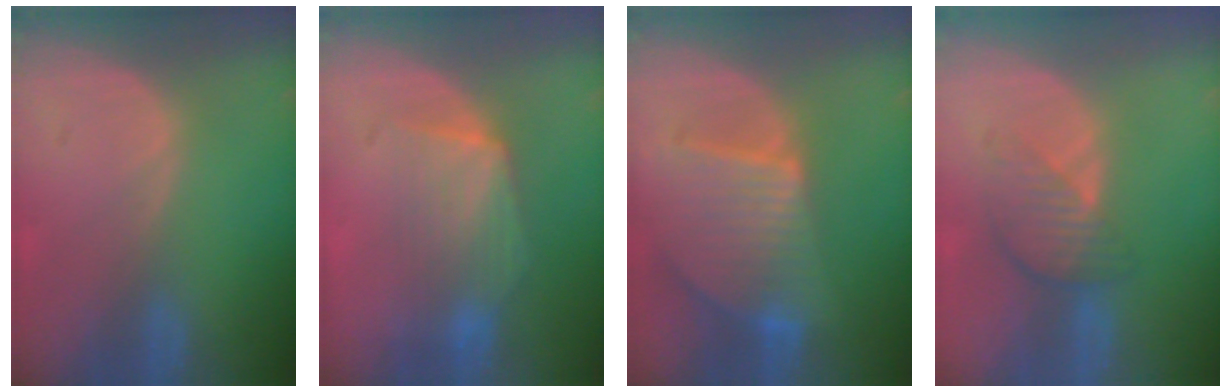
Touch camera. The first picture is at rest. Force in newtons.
{"total": 7.0, "press": 6.6, "slide": 2.3}
{"total": 9.5, "press": 8.2, "slide": 4.7}
{"total": 4.7, "press": 4.2, "slide": 2.1}